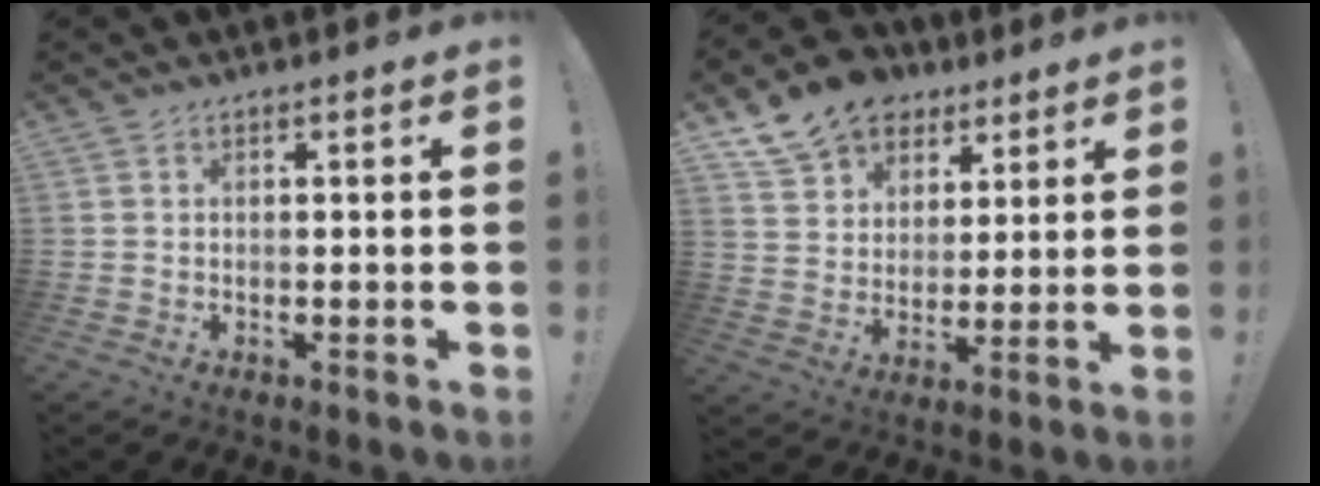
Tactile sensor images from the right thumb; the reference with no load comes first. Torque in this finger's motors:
{"motor_torque": [1.32, 1.53, 0.04, 0.24, 0.21]}